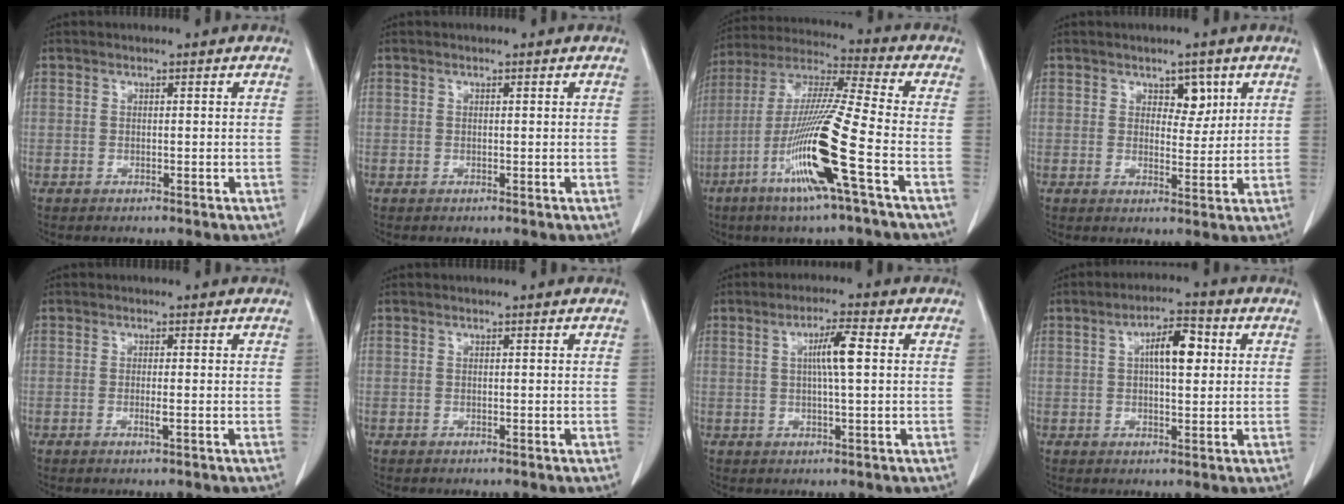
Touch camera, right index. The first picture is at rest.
{"total": 0.0}
{"total": 16.7, "force": [-6.4, -0.9, 15.4], "torque": [-0.314, -0.022, -0.128]}
{"total": 3.6, "force": [1.9, 2.1, 2.4], "torque": [-0.025, 0.000, 0.028]}
{"total": 1.3, "force": [-0.4, -0.1, 1.2], "torque": [-0.025, -0.004, -0.007]}
{"total": 0.0}
{"total": 5.0, "force": [0.9, 0.0, 4.9], "torque": [-0.089, 0.002, 0.015]}
{"total": 6.5, "force": [1.5, 2.1, 6.0], "torque": [-0.101, 0.013, 0.024]}